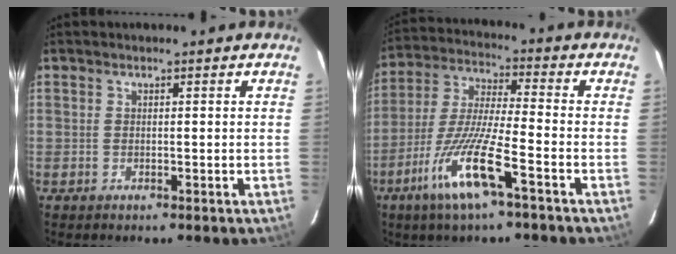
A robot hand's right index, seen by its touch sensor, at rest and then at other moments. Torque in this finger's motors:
{"motor_torque": [1.36, -0.78, 0.63, 0.21]}